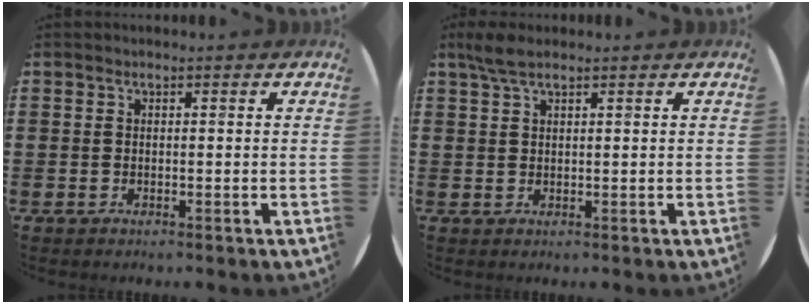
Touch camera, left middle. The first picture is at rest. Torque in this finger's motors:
{"motor_torque": [0.50, -0.47, 0.06, 0.06]}